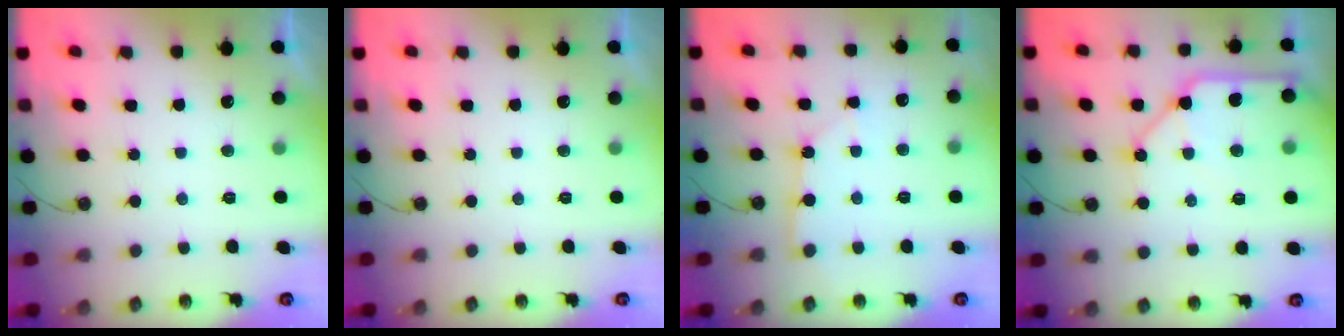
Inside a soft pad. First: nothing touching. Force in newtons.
{"total": 0.0}
{"total": 3.0, "press": 3.0, "slide": 0.2}
{"total": 13.3, "press": 13.2, "slide": 2.0}